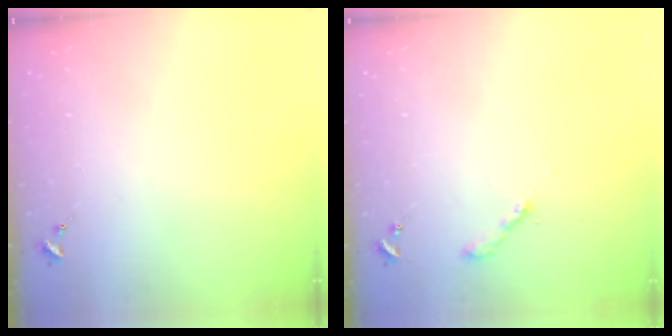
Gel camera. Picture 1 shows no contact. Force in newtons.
{"total": 2.0, "press": 2.0, "slide": 0.2}